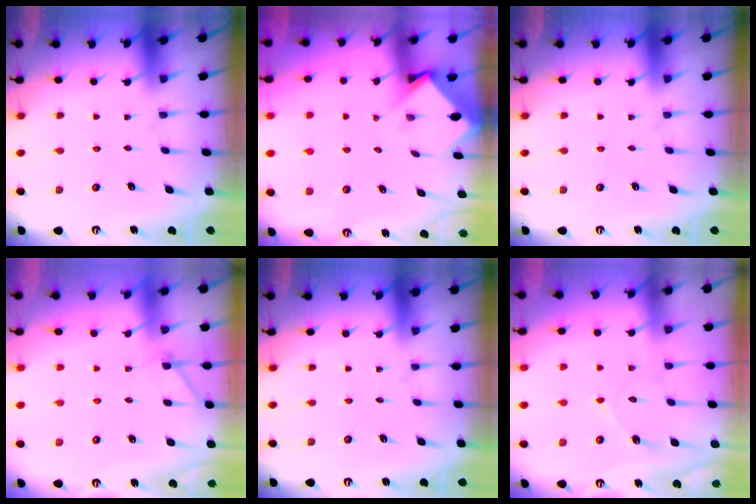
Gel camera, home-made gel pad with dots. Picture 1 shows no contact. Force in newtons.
{"total": 3.7, "press": 3.7, "slide": 0.2}
{"total": 0.0}
{"total": 3.9, "press": 3.8, "slide": 0.6}
{"total": 0.0}
{"total": 7.7, "press": 7.7, "slide": 0.8}